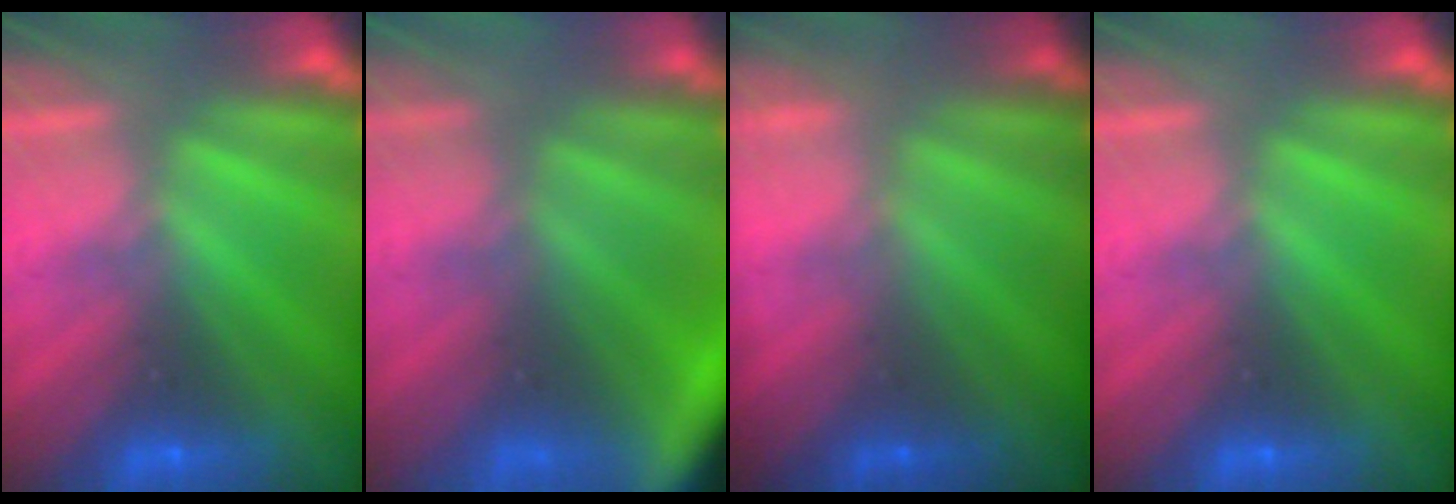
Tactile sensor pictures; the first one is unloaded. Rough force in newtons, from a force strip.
{"total": 5.6}
{"total": 1.8}
{"total": 0.0}